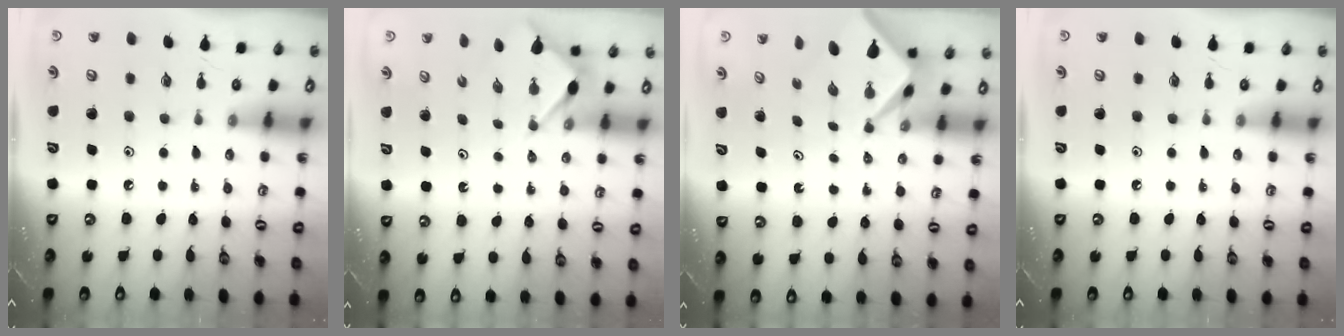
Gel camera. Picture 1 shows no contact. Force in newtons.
{"total": 3.4, "press": 3.4, "slide": 0.3}
{"total": 2.9, "press": 2.9, "slide": 0.1}
{"total": 0.0}